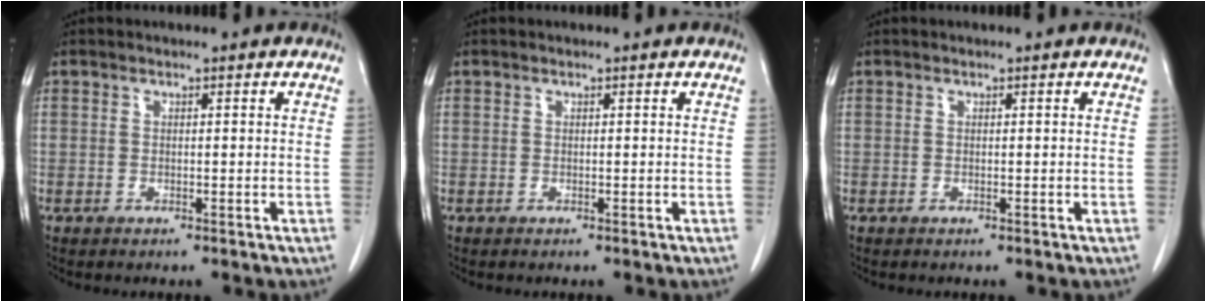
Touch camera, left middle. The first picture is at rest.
{"total": 0.0}
{"total": 0.0}